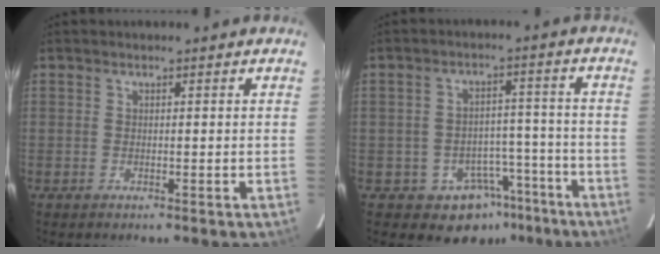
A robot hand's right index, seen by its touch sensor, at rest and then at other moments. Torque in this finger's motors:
{"motor_torque": [0.54, -0.55, 0.12, 0.00]}